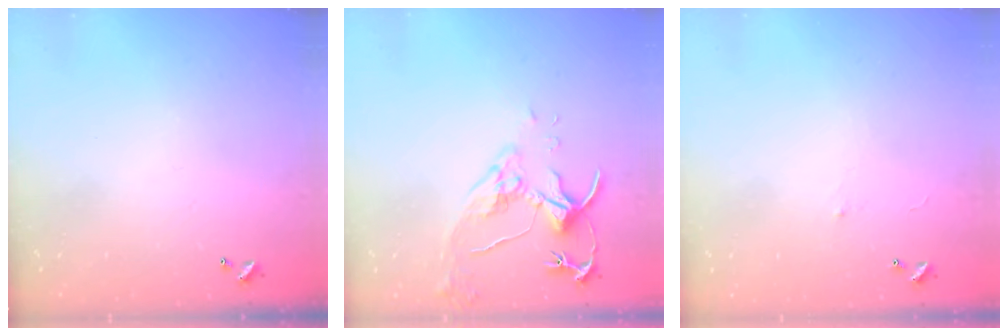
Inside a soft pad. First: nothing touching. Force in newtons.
{"total": 5.6, "press": 5.6, "slide": 0.6}
{"total": 0.6, "press": 0.0, "slide": 0.6}